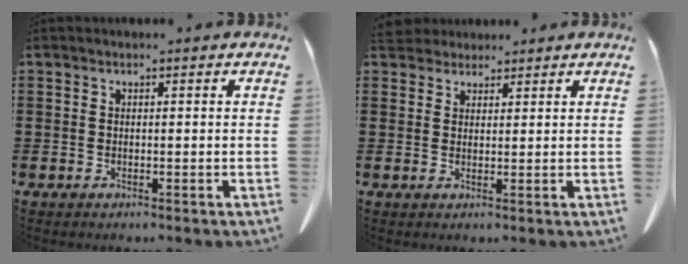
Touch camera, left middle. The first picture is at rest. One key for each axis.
{"total": 3.1, "fx": 2.9, "fy": 1.0, "fz": 0.4, "tx": -0.018, "ty": -0.001, "tz": 0.057}